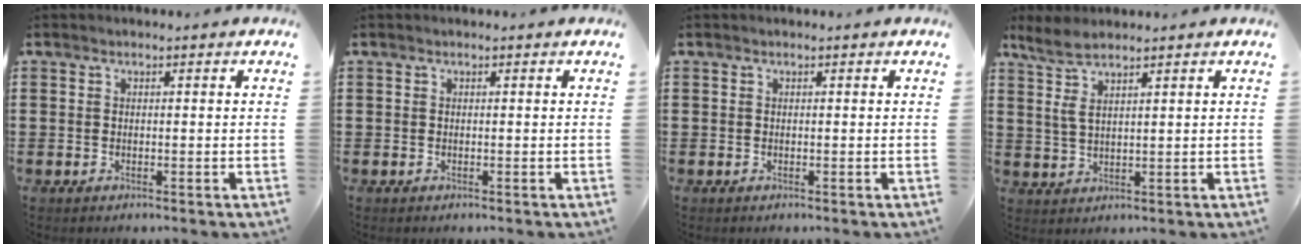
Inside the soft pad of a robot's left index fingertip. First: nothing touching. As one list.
[{"total": 0.0}, {"total": 0.0}, {"total": 4.3, "force": [2.7, 1.0, 3.1], "torque": [-0.076, 0.000, 0.047]}]